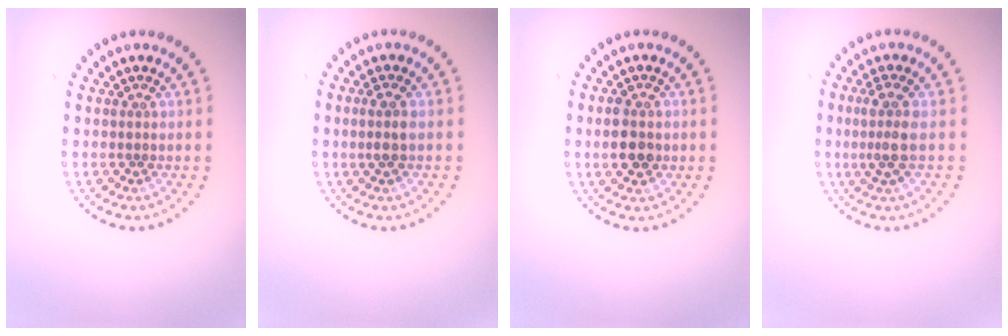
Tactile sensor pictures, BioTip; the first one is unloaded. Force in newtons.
{"total": 1.5, "press": 1.3, "slide": 0.8}
{"total": 2.9, "press": 2.9, "slide": 0.2}
{"total": 2.5, "press": 1.9, "slide": 1.6}